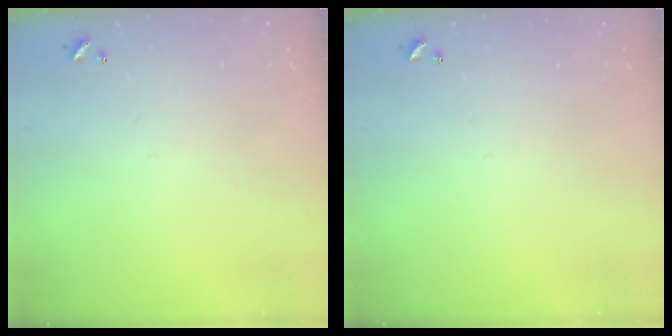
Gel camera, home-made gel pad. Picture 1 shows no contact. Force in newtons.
{"total": 0.0}